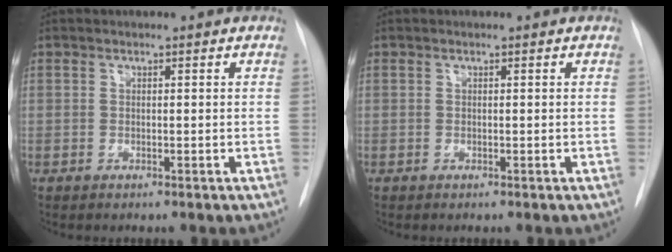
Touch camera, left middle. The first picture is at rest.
{"total": 0.0}